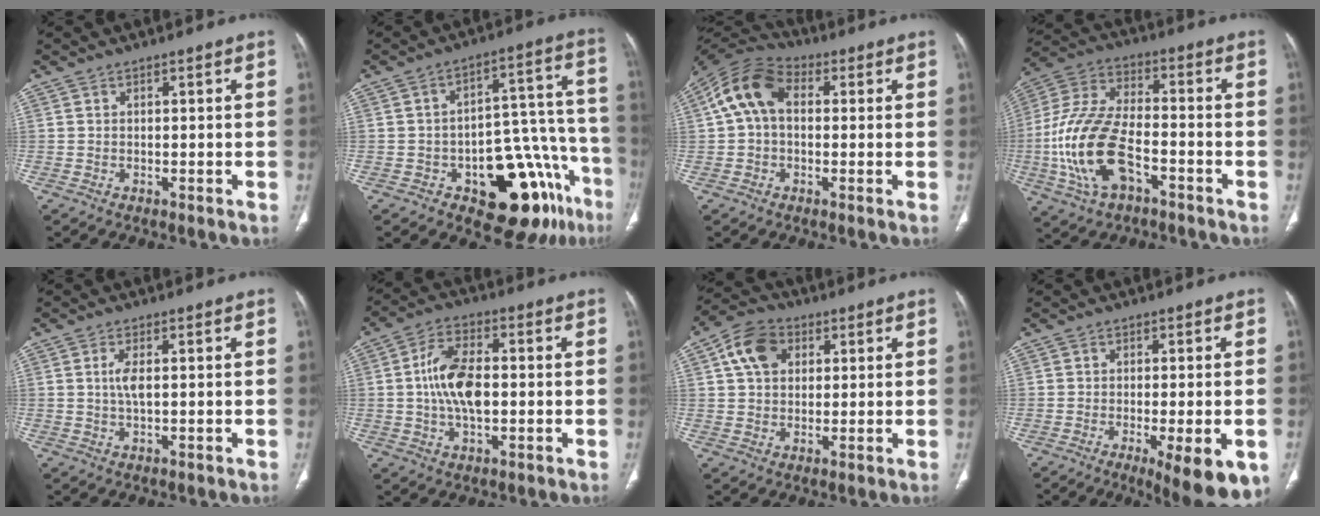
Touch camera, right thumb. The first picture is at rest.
{"total": 19.5, "force": [-10.2, 8.8, 14.1], "torque": [-0.108, 0.089, -0.130]}
{"total": 11.0, "force": [1.5, 7.6, 7.8], "torque": [-0.143, 0.034, 0.015]}
{"total": 17.9, "force": [-5.8, 9.3, 14.1], "torque": [-0.298, 0.029, -0.109]}
{"total": 2.9, "force": [0.4, 1.0, 2.7], "torque": [-0.064, 0.000, 0.008]}
{"total": 10.8, "force": [0.0, 5.6, 9.2], "torque": [-0.174, 0.011, -0.004]}
{"total": 9.0, "force": [2.9, 6.7, 5.2], "torque": [-0.080, 0.008, 0.046]}
{"total": 12.2, "force": [-5.4, 3.5, 10.4], "torque": [-0.112, -0.007, -0.066]}